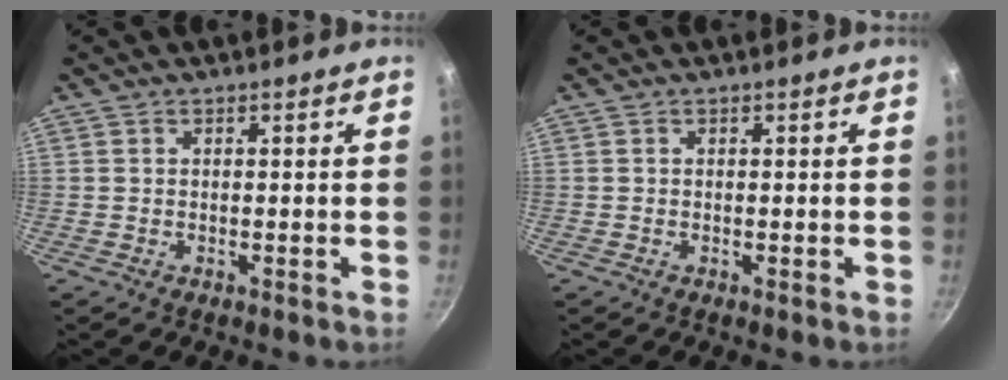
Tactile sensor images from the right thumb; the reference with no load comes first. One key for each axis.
{"total": 0.0}